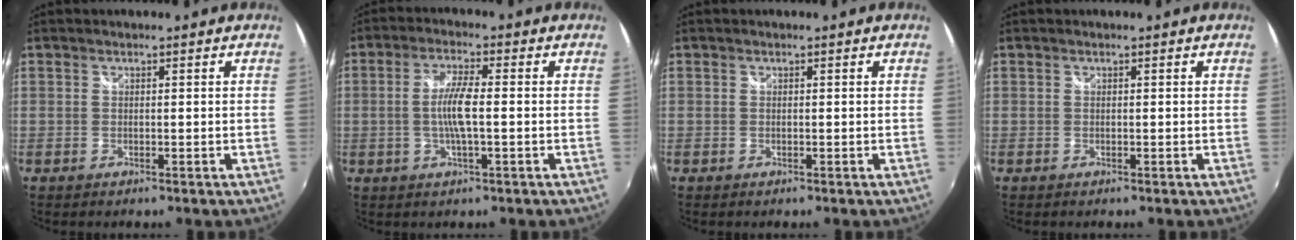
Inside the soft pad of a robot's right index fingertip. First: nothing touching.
{"total": 6.2, "force": [-0.6, 0.9, 6.1], "torque": [-0.116, 0.000, -0.012]}
{"total": 0.0}
{"total": 0.0}